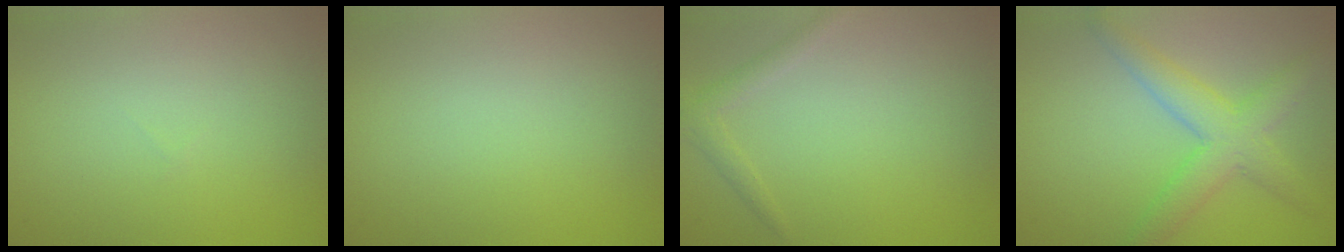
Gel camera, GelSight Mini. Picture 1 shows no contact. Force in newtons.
{"total": 0.0}
{"total": 1.4, "press": 1.4, "slide": 0.1}
{"total": 4.6, "press": 4.6, "slide": 0.2}